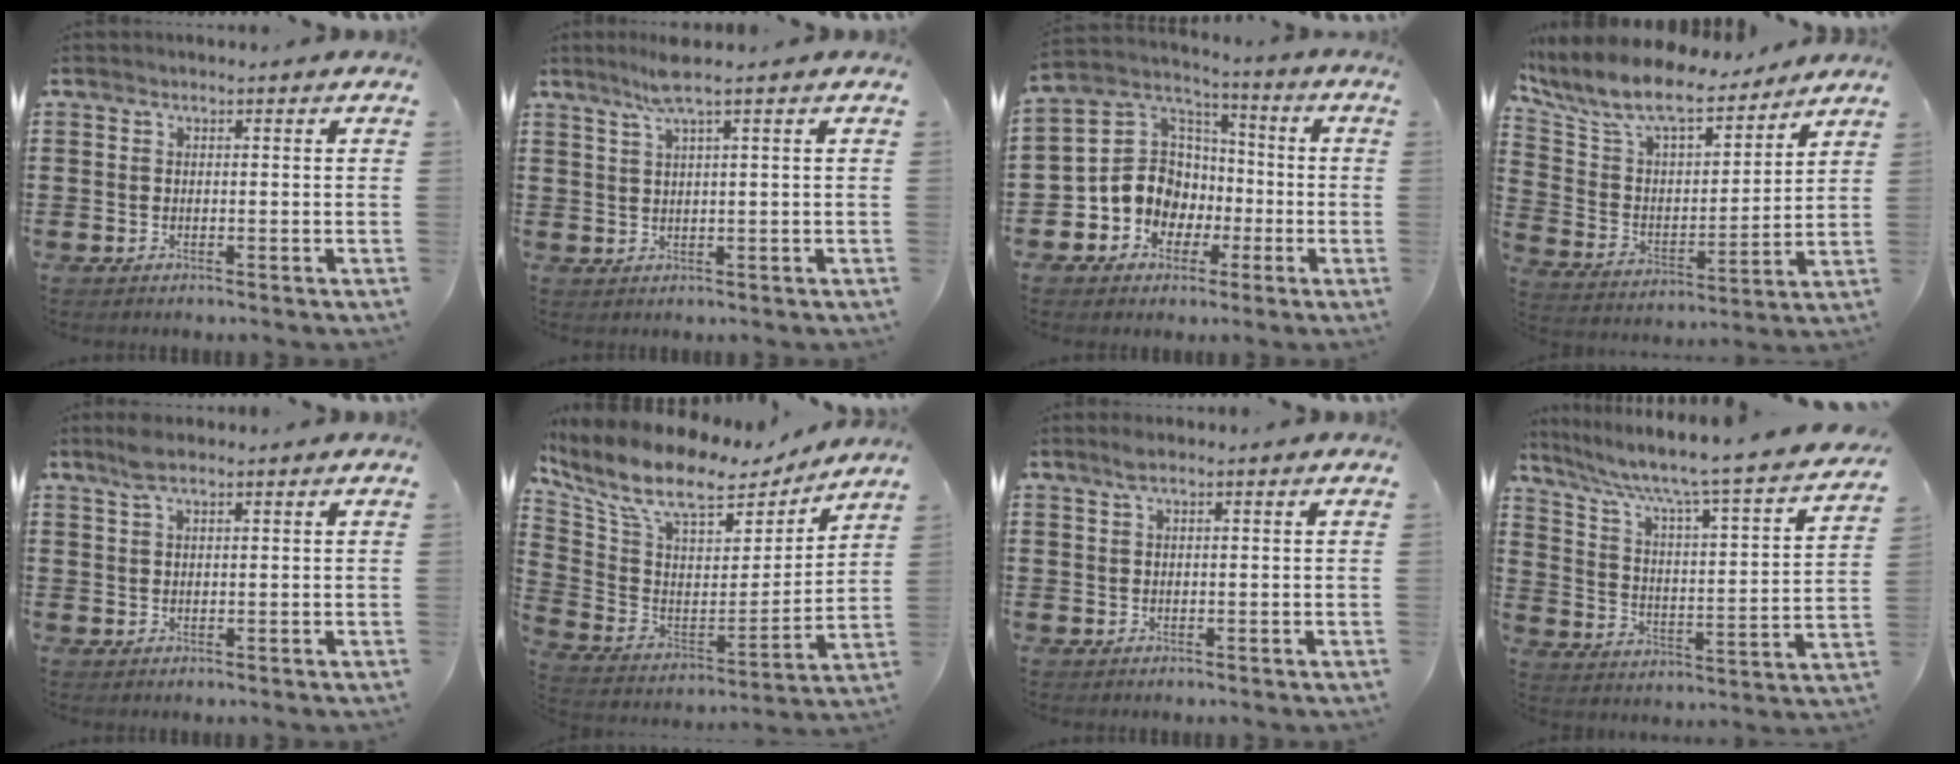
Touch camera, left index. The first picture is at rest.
{"total": 4.1, "force": [2.6, -0.3, 3.2], "torque": [-0.069, 0.003, 0.045]}
{"total": 9.5, "force": [-2.2, 8.7, 3.1], "torque": [-0.106, 0.008, -0.042]}
{"total": 10.0, "force": [8.6, 2.5, 4.5], "torque": [-0.128, -0.053, 0.148]}
{"total": 3.2, "force": [2.2, 0.9, 2.2], "torque": [-0.048, 0.003, 0.040]}
{"total": 11.4, "force": [8.1, 4.1, 6.9], "torque": [-0.167, -0.044, 0.144]}
{"total": 1.7, "force": [1.1, 0.3, 1.3], "torque": [-0.028, 0.003, 0.020]}
{"total": 5.9, "force": [4.7, 0.0, 3.6], "torque": [-0.093, -0.046, 0.067]}